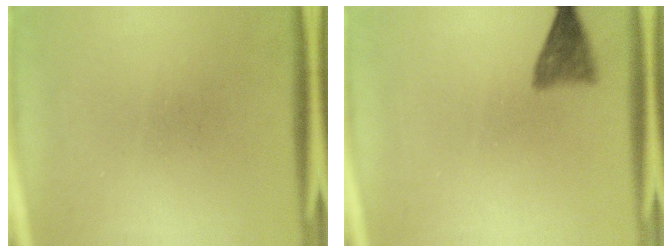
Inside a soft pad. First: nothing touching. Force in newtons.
{"total": 3.3}